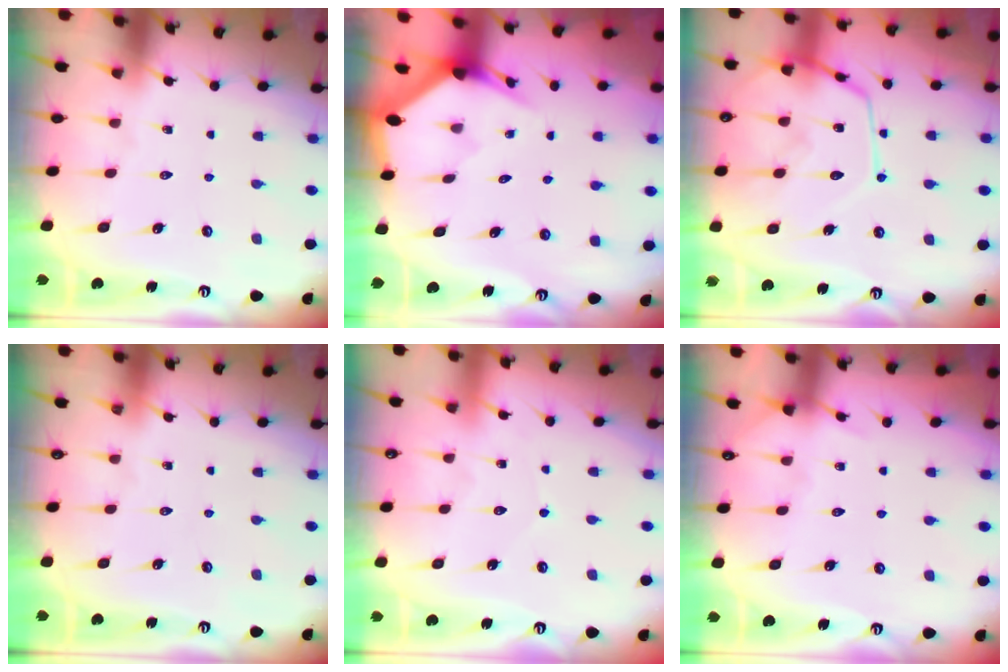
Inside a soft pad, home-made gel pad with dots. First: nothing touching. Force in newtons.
{"total": 3.9, "press": 3.9, "slide": 0.1}
{"total": 15.7, "press": 15.6, "slide": 1.3}
{"total": 0.0}
{"total": 4.0, "press": 4.0, "slide": 0.5}
{"total": 2.2, "press": 2.2, "slide": 0.2}